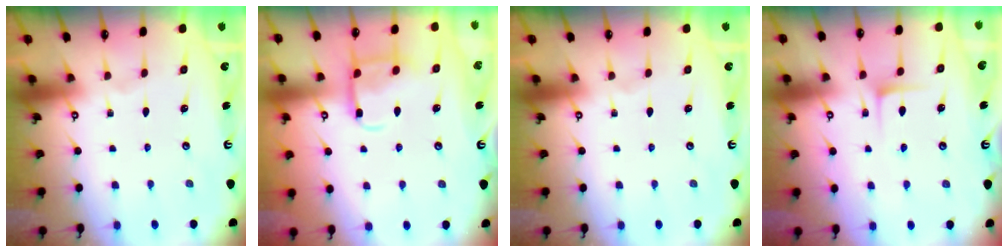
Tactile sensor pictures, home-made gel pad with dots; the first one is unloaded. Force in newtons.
{"total": 11.0, "press": 10.9, "slide": 1.2}
{"total": 0.0}
{"total": 5.3, "press": 5.2, "slide": 0.8}